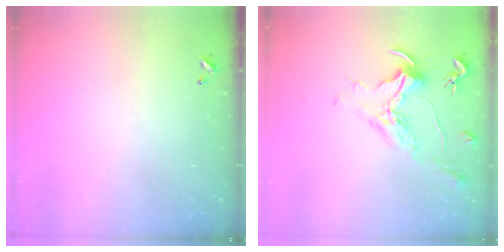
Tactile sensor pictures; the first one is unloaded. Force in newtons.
{"total": 1.5, "press": 1.3, "slide": 0.8}